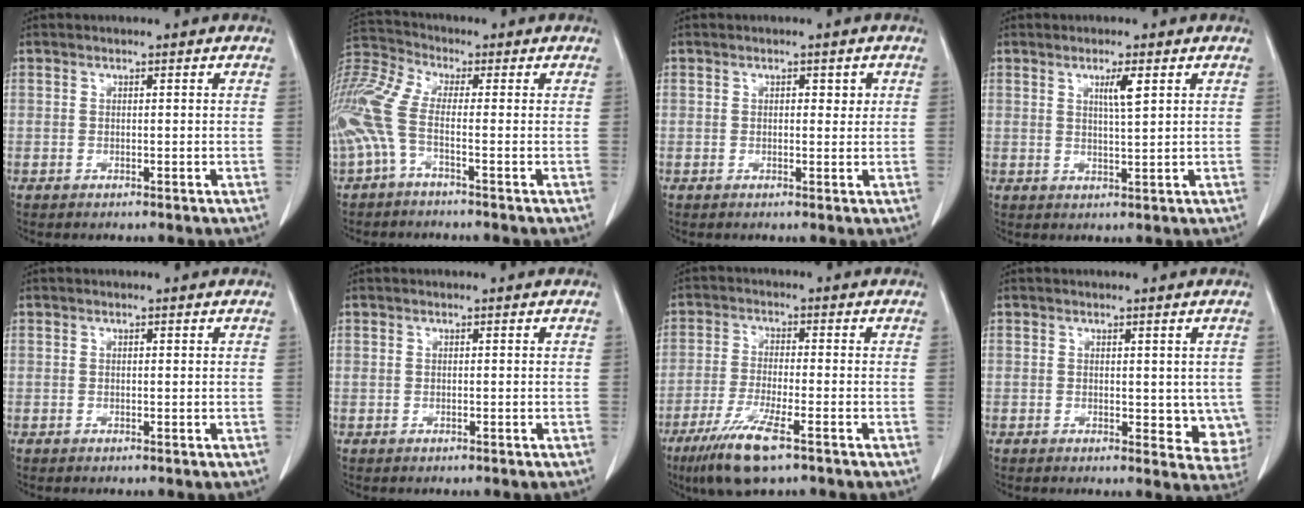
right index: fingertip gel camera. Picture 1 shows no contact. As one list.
[{"total": 10.5, "force": [-2.8, 2.3, 9.8], "torque": [-0.247, 0.023, -0.065]}, {"total": 1.8, "force": [0.5, 1.0, 1.4], "torque": [-0.016, 0.002, 0.005]}, {"total": 3.2, "force": [1.4, 0.0, 2.9], "torque": [-0.051, -0.004, 0.025]}, {"total": 0.0}, {"total": 0.0}, {"total": 8.4, "force": [-5.0, 0.9, 6.7], "torque": [-0.132, -0.021, -0.088]}, {"total": 6.1, "force": [0.1, 3.3, 5.2], "torque": [-0.041, -0.012, 0.006]}]